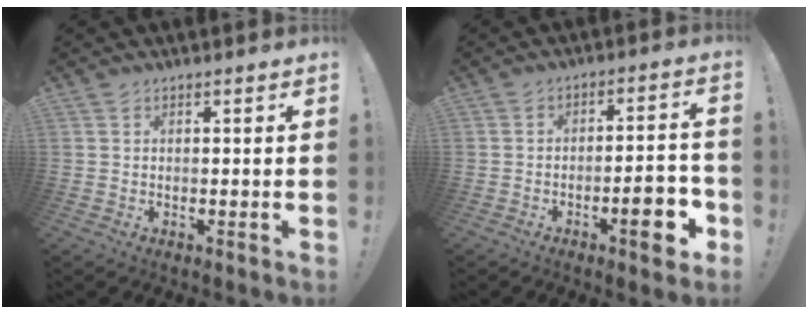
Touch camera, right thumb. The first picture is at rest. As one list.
[{"total": 10.0, "force": [-4.4, 2.6, 8.6], "torque": [-0.104, 0.013, -0.071]}]